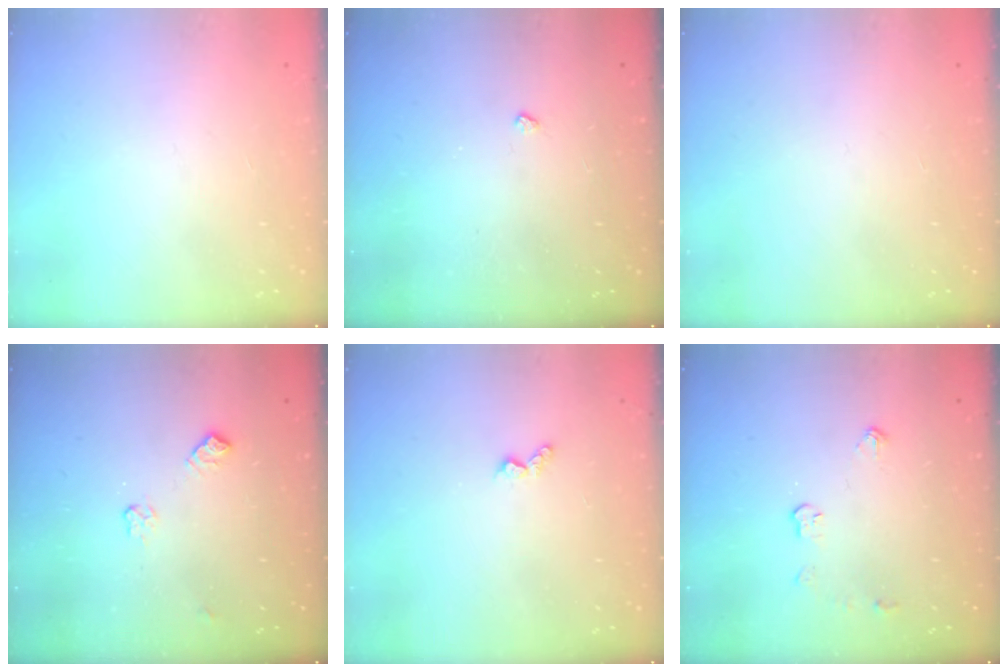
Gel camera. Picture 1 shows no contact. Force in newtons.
{"total": 3.0, "press": 2.9, "slide": 0.4}
{"total": 0.0}
{"total": 6.7, "press": 6.7, "slide": 0.9}
{"total": 4.1, "press": 4.1, "slide": 0.6}
{"total": 3.9, "press": 3.9, "slide": 0.4}